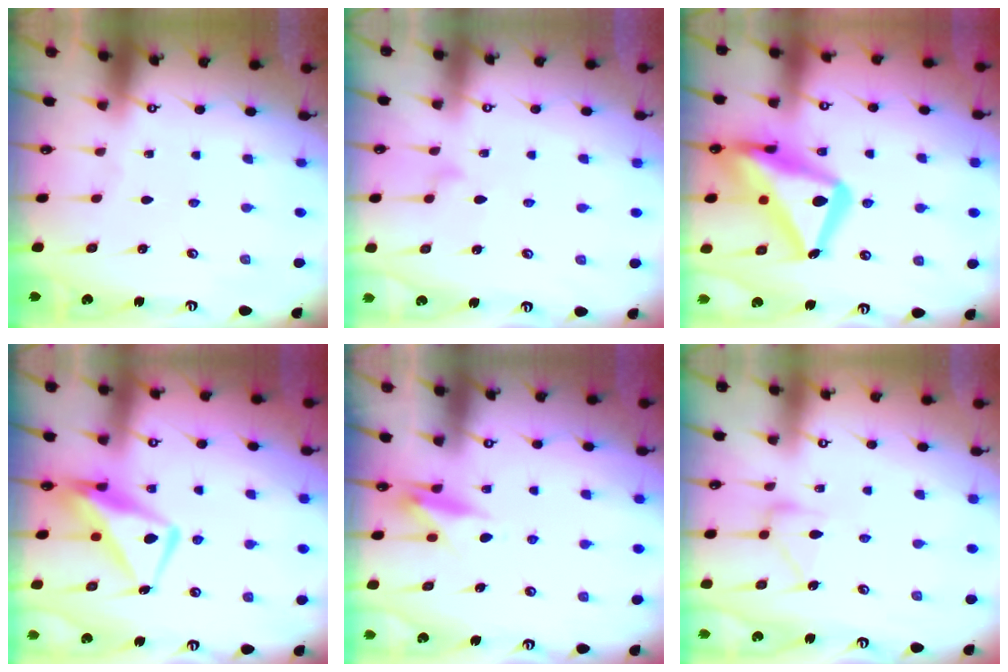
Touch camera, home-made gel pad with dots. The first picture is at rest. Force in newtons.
{"total": 7.8, "press": 7.8, "slide": 0.6}
{"total": 24.5, "press": 24.4, "slide": 2.0}
{"total": 10.7, "press": 10.6, "slide": 1.2}
{"total": 10.0, "press": 10.0, "slide": 0.7}
{"total": 12.4, "press": 12.4, "slide": 0.6}